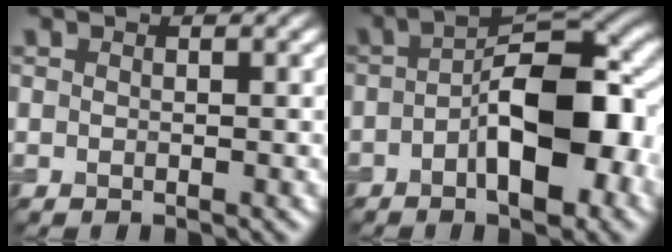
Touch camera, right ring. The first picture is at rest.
{"total": 10.7, "force": [-2.2, 4.1, 9.6], "torque": [-0.139, 0.015, -0.034]}